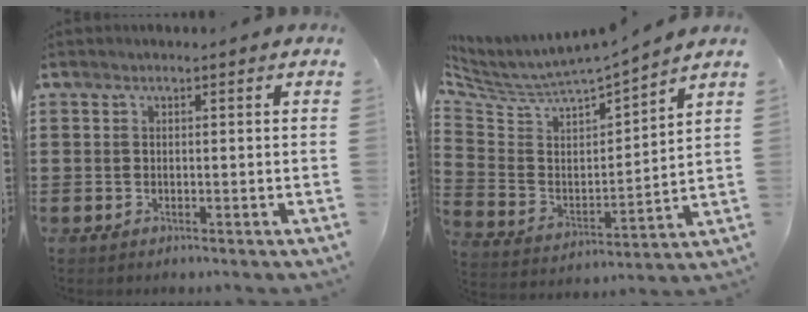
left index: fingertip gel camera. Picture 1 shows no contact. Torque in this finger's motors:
{"motor_torque": [0.78, 0.73, 0.12, 0.08]}